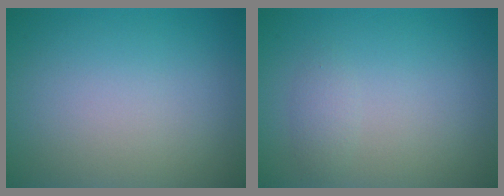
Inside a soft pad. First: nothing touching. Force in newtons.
{"total": 1.0, "press": 1.0, "slide": 0.0}